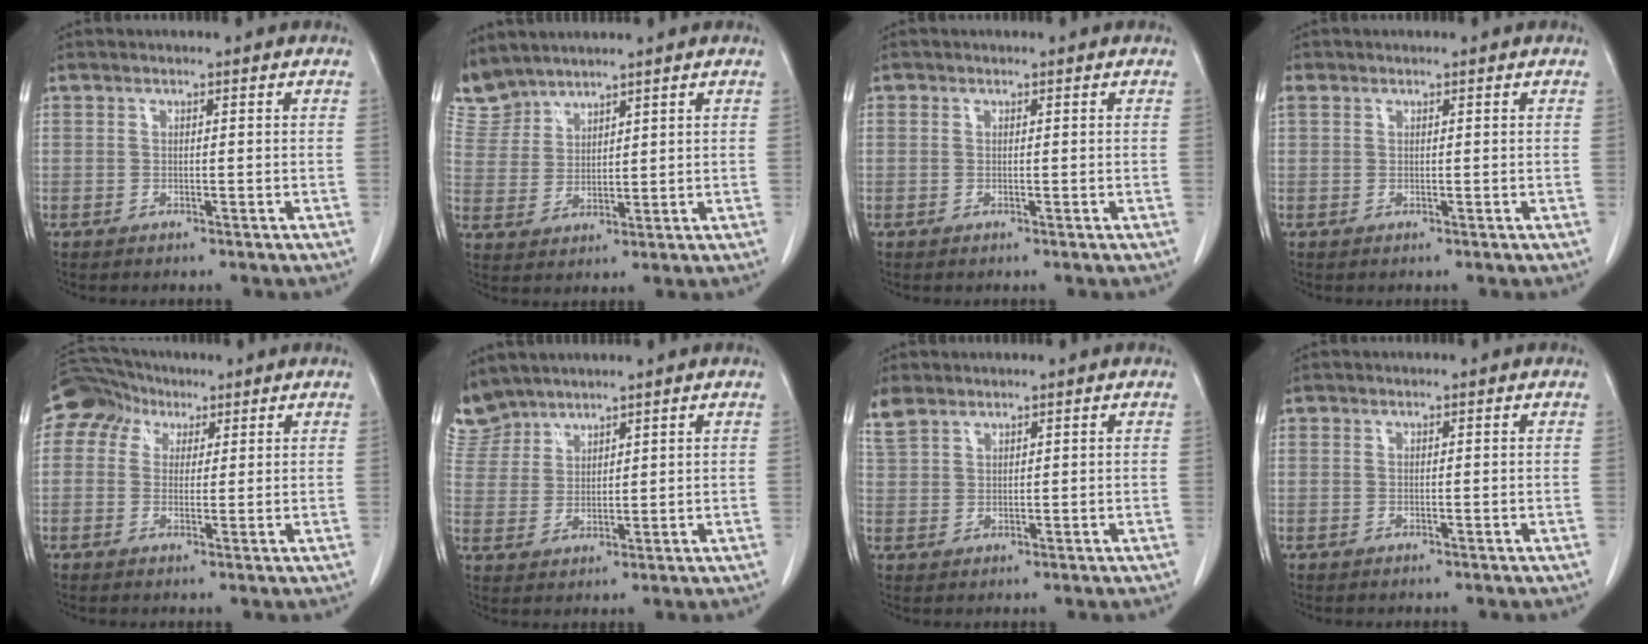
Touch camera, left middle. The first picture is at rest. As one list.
[{"total": 5.7, "force": [5.6, 1.3, -0.3], "torque": [-0.005, 0.009, 0.127]}, {"total": 0.0}, {"total": 0.9, "force": [0.6, 0.7, 0.3], "torque": [-0.009, 0.017, 0.012]}, {"total": 6.8, "force": [3.4, 5.6, 1.9], "torque": [-0.037, 0.039, 0.060]}, {"total": 5.9, "force": [5.6, 1.7, -0.3], "torque": [0.001, 0.007, 0.125]}, {"total": 3.3, "force": [2.8, 1.5, 1.0], "torque": [-0.030, 0.014, 0.063]}, {"total": 0.0}]